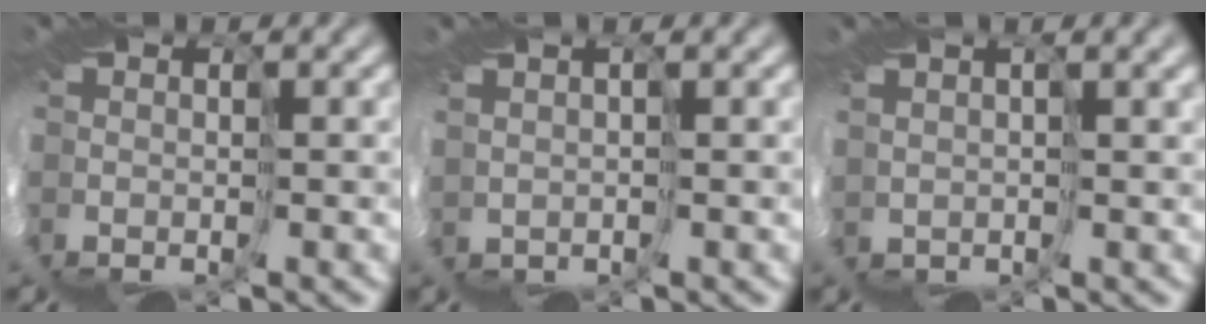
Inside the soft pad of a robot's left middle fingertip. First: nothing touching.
{"total": 2.2, "force": [0.9, -1.3, -1.5], "torque": [0.029, 0.004, 0.022]}
{"total": 2.5, "force": [1.7, -1.6, -0.9], "torque": [0.012, 0.010, 0.031]}